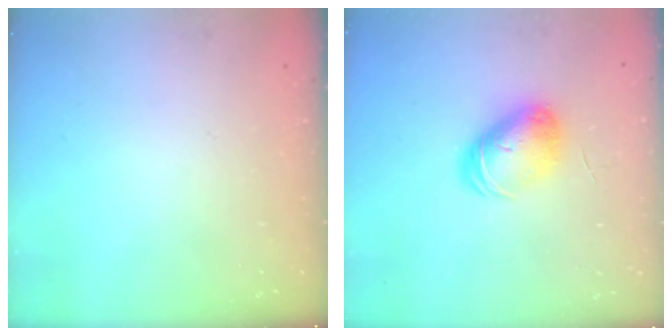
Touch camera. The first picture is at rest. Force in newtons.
{"total": 9.5, "press": 9.5, "slide": 0.2}